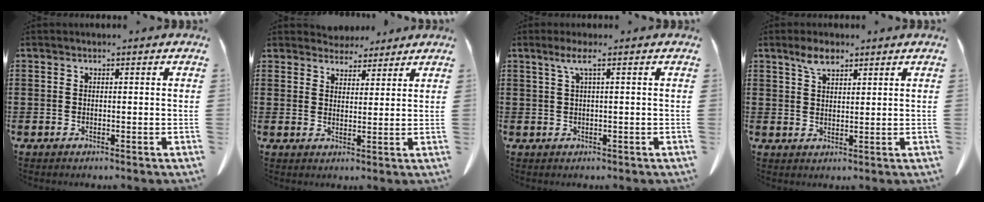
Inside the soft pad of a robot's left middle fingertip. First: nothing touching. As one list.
[{"total": 4.3, "force": [4.0, 1.5, 0.1], "torque": [-0.015, -0.008, 0.078]}, {"total": 2.2, "force": [0.7, -0.1, 2.1], "torque": [-0.042, -0.003, 0.013]}, {"total": 3.7, "force": [2.6, 1.5, 2.2], "torque": [-0.049, 0.004, 0.047]}]